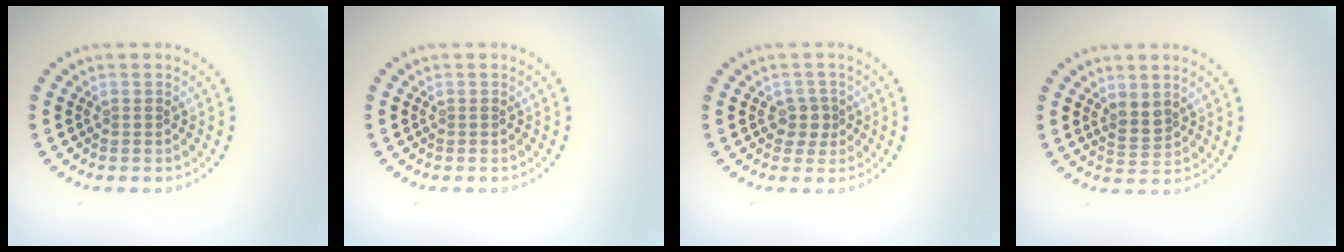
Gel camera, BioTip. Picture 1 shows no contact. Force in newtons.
{"total": 0.0}
{"total": 1.7, "press": 1.4, "slide": 1.0}
{"total": 1.9, "press": 1.6, "slide": 1.0}